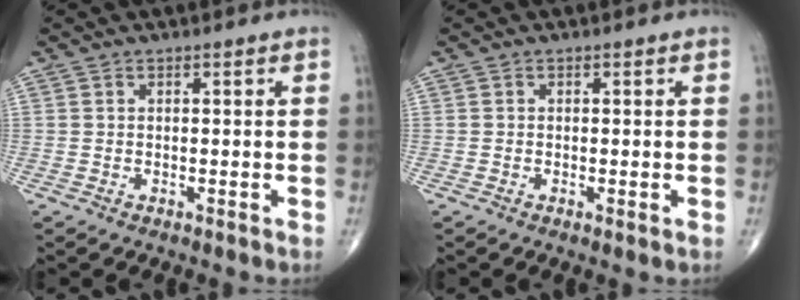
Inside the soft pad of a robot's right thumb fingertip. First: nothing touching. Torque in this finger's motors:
{"motor_torque": [-0.09, 0.28, -0.17, -0.13, -0.01]}